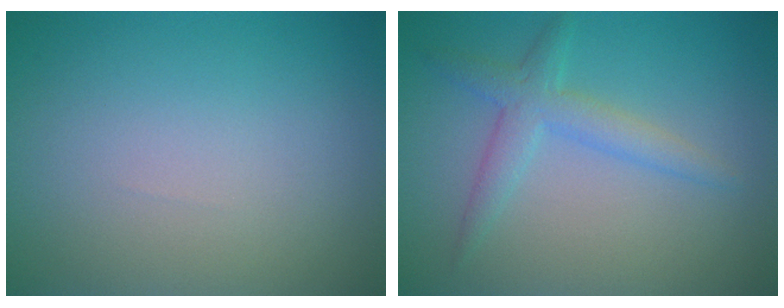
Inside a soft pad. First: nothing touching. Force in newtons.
{"total": 2.7, "press": 2.7, "slide": 0.0}